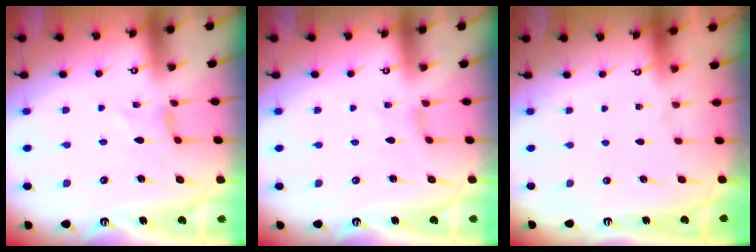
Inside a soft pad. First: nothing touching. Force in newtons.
{"total": 2.0, "press": 2.0, "slide": 0.2}
{"total": 0.0}